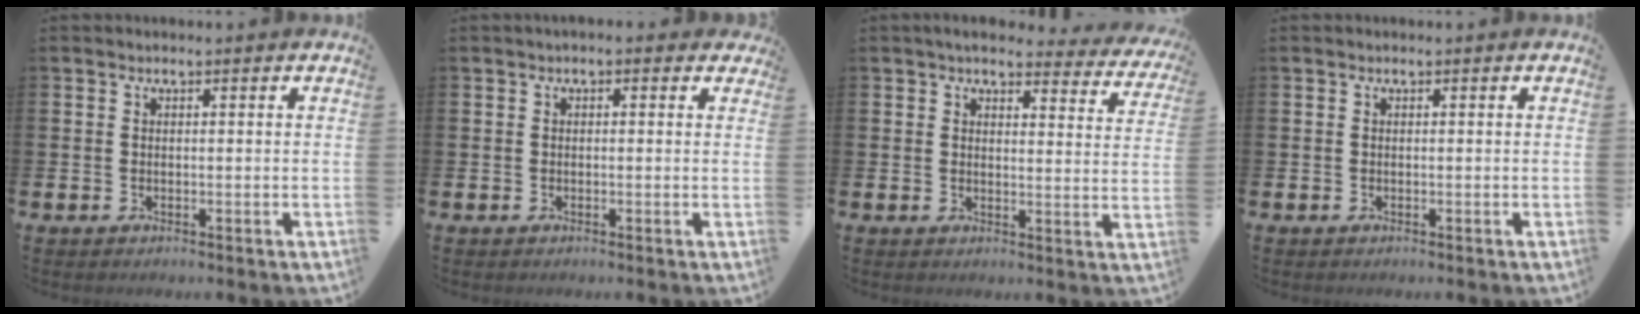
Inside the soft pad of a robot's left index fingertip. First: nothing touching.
{"total": 0.7, "force": [-0.1, 0.5, 0.5], "torque": [-0.012, 0.009, -0.003]}
{"total": 4.3, "force": [3.9, 1.3, 1.1], "torque": [-0.024, -0.026, 0.065]}
{"total": 0.0}